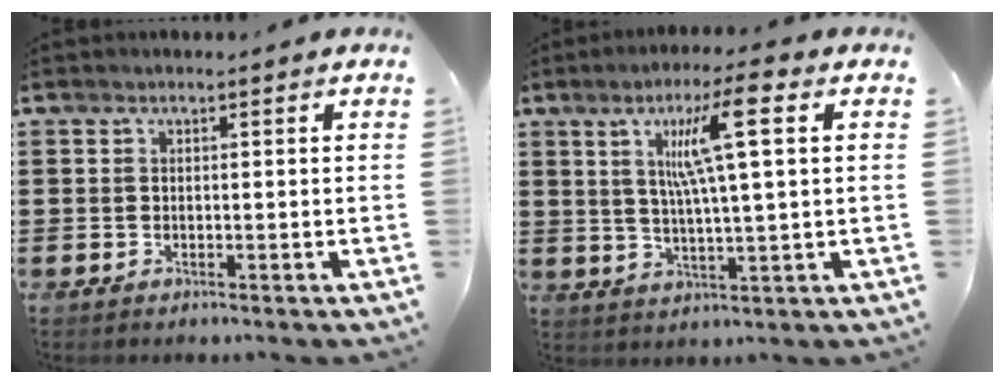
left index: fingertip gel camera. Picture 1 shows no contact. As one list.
[{"total": 9.7, "force": [3.7, 0.4, 9.0], "torque": [-0.180, 0.001, 0.052]}]